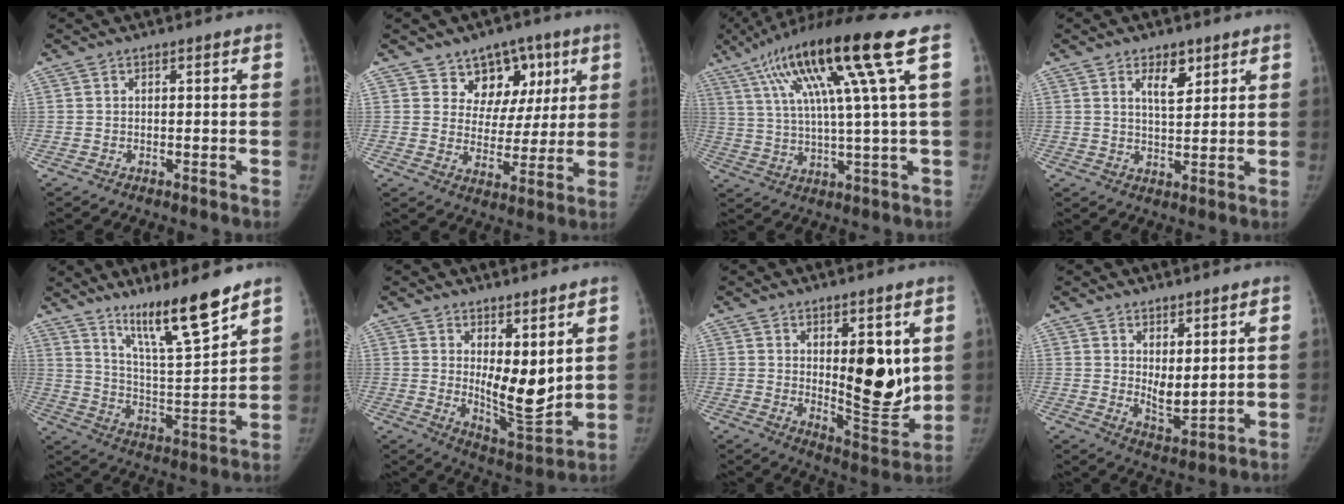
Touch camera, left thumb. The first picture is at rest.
{"total": 11.0, "force": [5.9, 8.3, 4.2], "torque": [-0.009, -0.021, 0.092]}
{"total": 18.6, "force": [8.2, 0.2, 16.7], "torque": [-0.290, -0.006, 0.141]}
{"total": 5.6, "force": [3.1, 2.7, 3.8], "torque": [-0.043, -0.022, 0.052]}
{"total": 14.9, "force": [11.0, 1.7, 9.9], "torque": [-0.151, -0.080, 0.196]}
{"total": 9.5, "force": [3.2, 3.7, 8.2], "torque": [-0.112, -0.046, 0.066]}
{"total": 15.1, "force": [3.4, 6.3, 13.3], "torque": [-0.147, -0.044, 0.065]}
{"total": 6.3, "force": [2.2, 2.7, 5.3], "torque": [-0.077, -0.032, 0.050]}